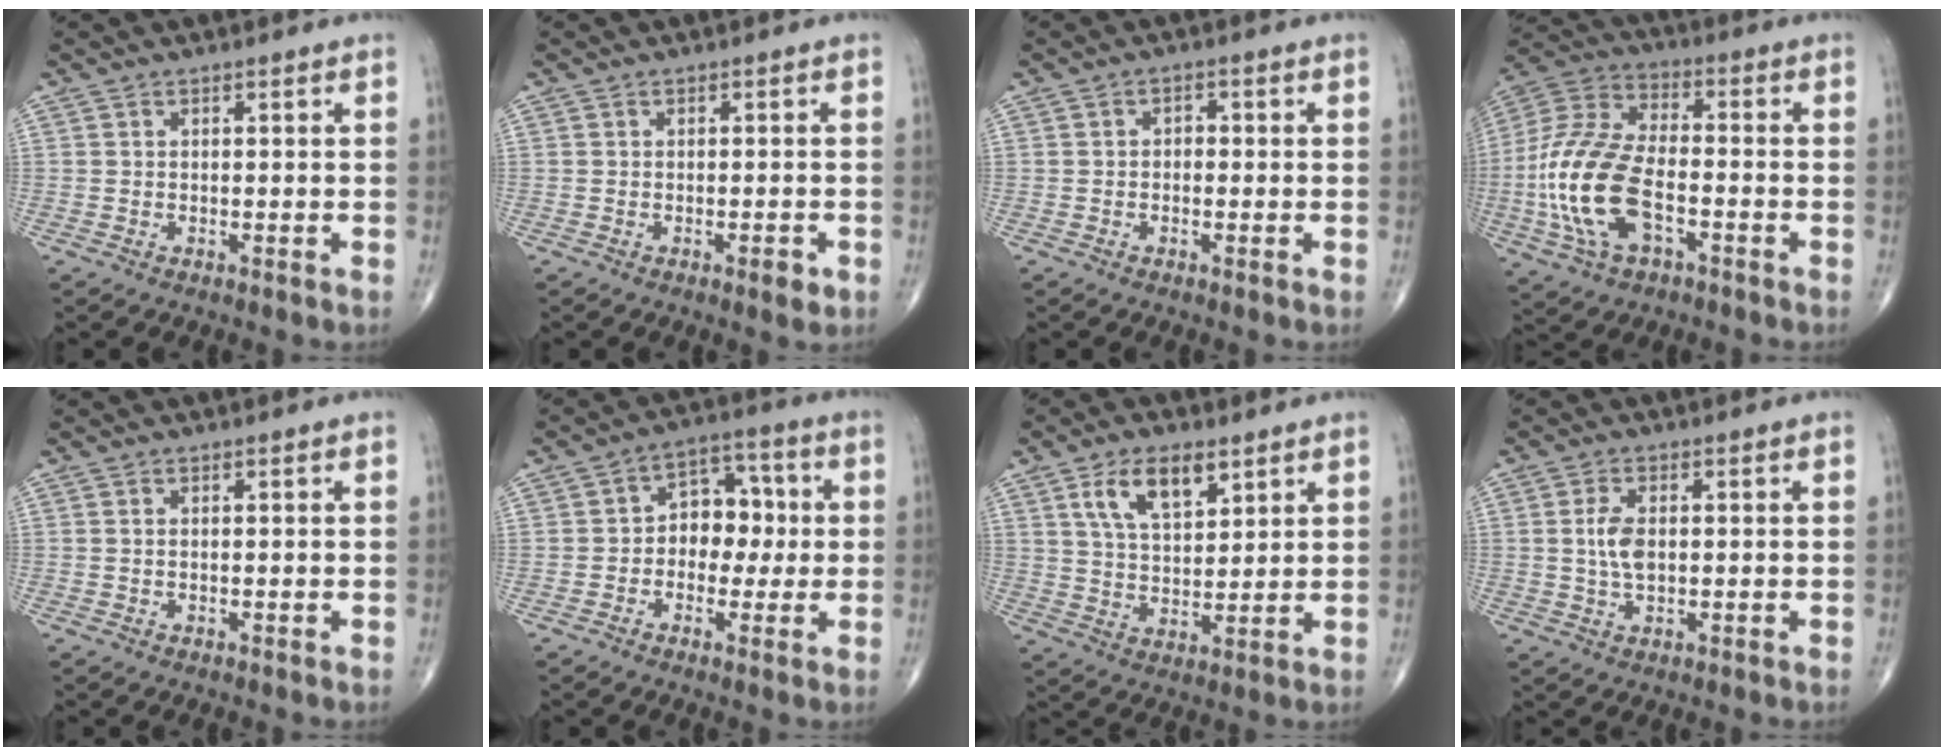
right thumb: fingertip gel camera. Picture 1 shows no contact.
{"total": 2.2, "force": [-1.0, 0.7, 1.8], "torque": [-0.022, -0.001, -0.014]}
{"total": 1.5, "force": [-0.2, 1.2, 1.0], "torque": [-0.002, 0.007, -0.009]}
{"total": 18.4, "force": [-4.7, 9.8, 14.9], "torque": [-0.321, 0.025, -0.087]}
{"total": 0.0}
{"total": 8.9, "force": [-0.1, 6.6, 5.9], "torque": [-0.039, 0.030, -0.013]}
{"total": 9.9, "force": [5.1, 4.9, 7.0], "torque": [-0.111, -0.021, 0.098]}
{"total": 4.8, "force": [0.4, 2.5, 4.0], "torque": [-0.084, -0.001, 0.007]}